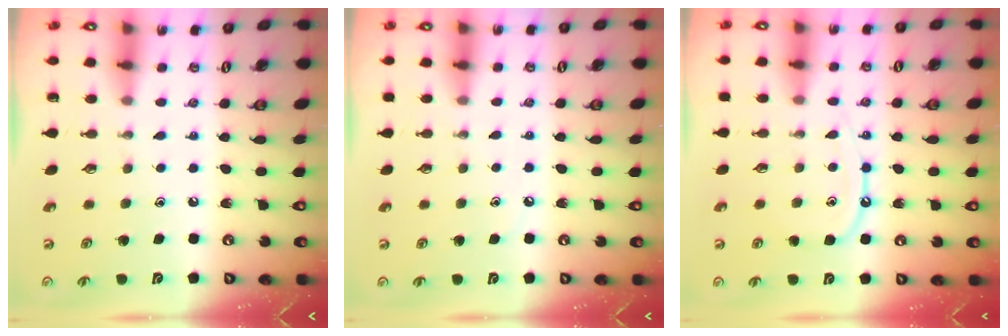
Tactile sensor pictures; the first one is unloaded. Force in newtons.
{"total": 2.7, "press": 2.7, "slide": 0.4}
{"total": 9.8, "press": 9.8, "slide": 0.6}